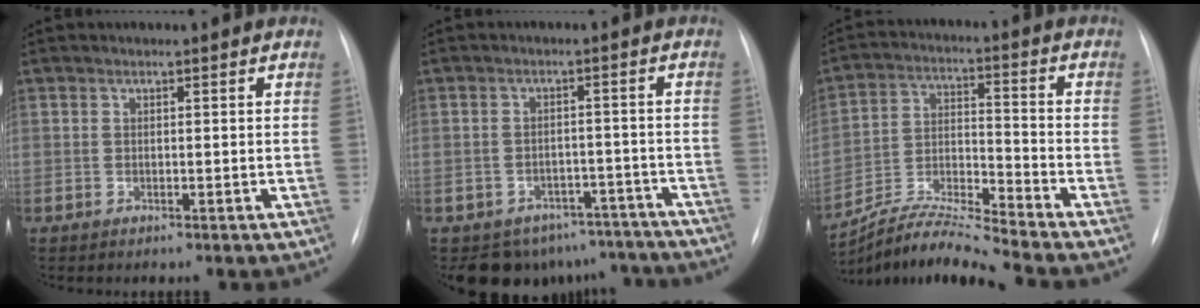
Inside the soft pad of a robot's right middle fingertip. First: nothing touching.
{"total": 11.7, "force": [-9.6, 6.6, 1.5], "torque": [-0.002, 0.028, -0.104]}
{"total": 10.6, "force": [-10.0, -1.7, 3.0], "torque": [-0.062, 0.003, -0.187]}